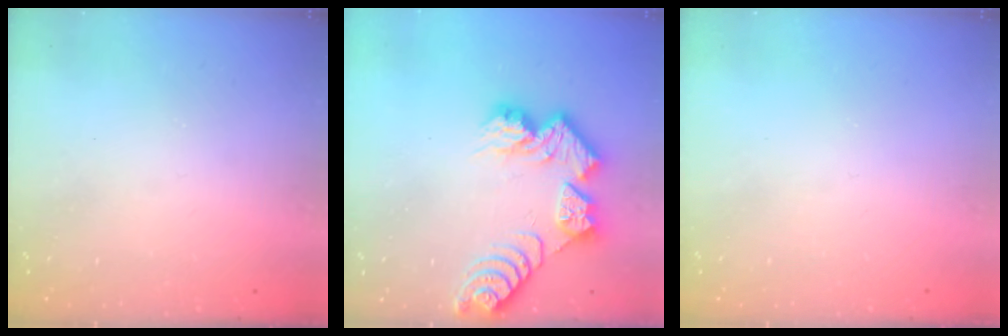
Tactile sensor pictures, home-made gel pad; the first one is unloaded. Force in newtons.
{"total": 12.7, "press": 12.6, "slide": 1.0}
{"total": 0.0}